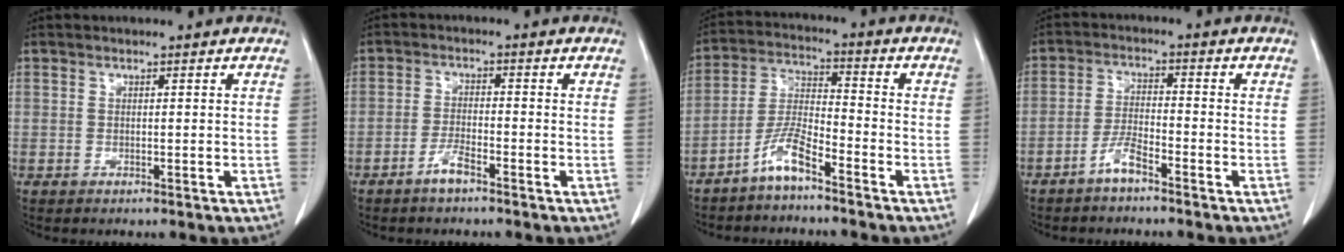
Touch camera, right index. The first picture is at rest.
{"total": 3.0, "force": [-2.4, 0.4, 1.8], "torque": [-0.036, 0.002, -0.049]}
{"total": 6.2, "force": [-4.6, 0.8, 4.1], "torque": [-0.093, -0.004, -0.096]}
{"total": 3.8, "force": [-3.0, 0.6, 2.3], "torque": [-0.049, 0.003, -0.061]}